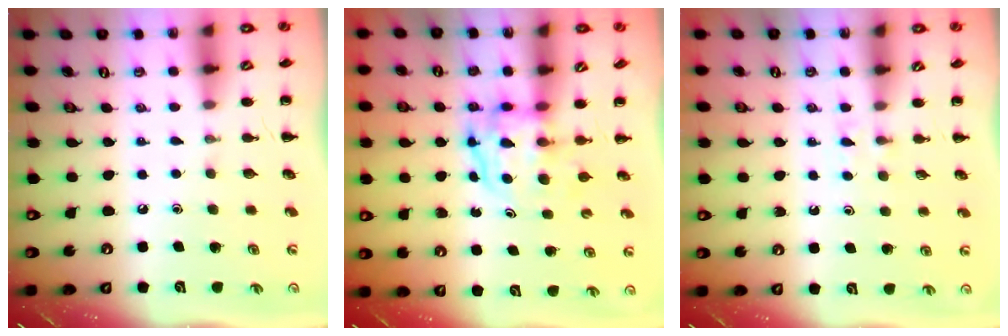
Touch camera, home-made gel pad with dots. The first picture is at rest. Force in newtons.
{"total": 4.0, "press": 4.0, "slide": 0.4}
{"total": 2.8, "press": 2.5, "slide": 1.1}